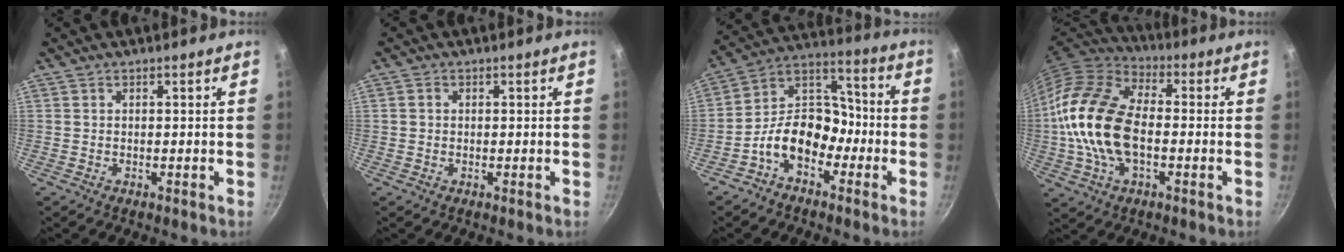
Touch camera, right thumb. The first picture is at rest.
{"total": 1.1, "force": [0.0, 1.0, 0.4], "torque": [-0.006, 0.005, -0.002]}
{"total": 12.9, "force": [-5.6, 8.6, 7.7], "torque": [-0.086, 0.070, -0.125]}
{"total": 19.4, "force": [-1.5, 11.6, 15.5], "torque": [-0.290, 0.030, -0.041]}